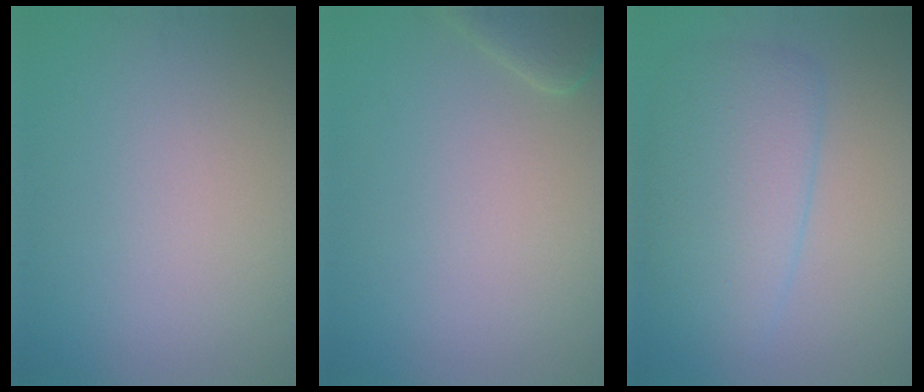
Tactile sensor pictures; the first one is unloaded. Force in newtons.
{"total": 2.3, "press": 2.3, "slide": 0.3}
{"total": 5.8, "press": 5.8, "slide": 0.3}